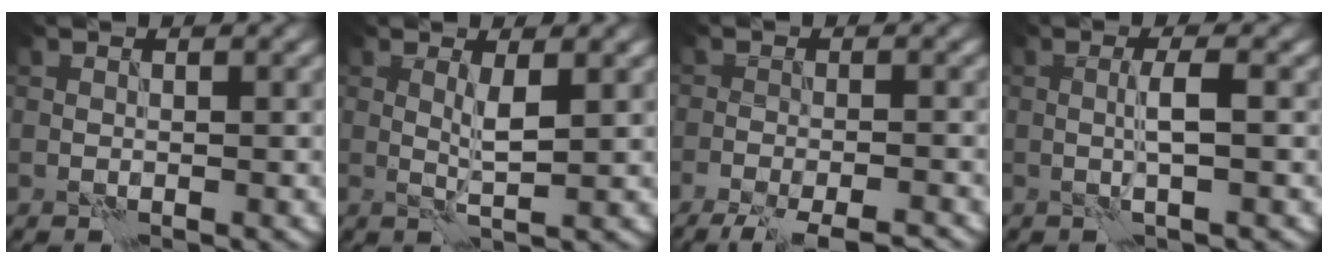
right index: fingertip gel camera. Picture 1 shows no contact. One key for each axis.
{"total": 2.0, "fx": 0.6, "fy": 0.2, "fz": 1.9, "tx": -0.039, "ty": -0.004, "tz": 0.011}
{"total": 7.9, "fx": -6.5, "fy": 1.9, "fz": 4.0, "tx": -0.054, "ty": -0.009, "tz": -0.090}
{"total": 2.2, "fx": 0.0, "fy": 0.1, "fz": 2.2, "tx": -0.043, "ty": 0.002, "tz": -0.003}